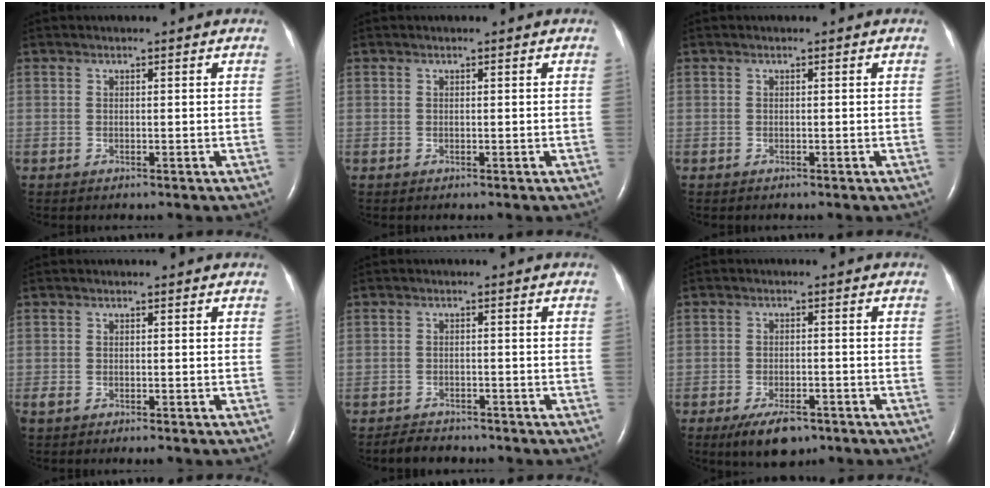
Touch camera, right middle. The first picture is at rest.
{"total": 0.0}
{"total": 0.0}
{"total": 2.2, "force": [-1.6, 0.9, 1.3], "torque": [-0.029, -0.005, -0.023]}
{"total": 4.1, "force": [-3.7, 1.6, 0.8], "torque": [-0.019, -0.005, -0.055]}
{"total": 6.3, "force": [-4.4, 2.5, 3.9], "torque": [-0.072, -0.006, -0.068]}